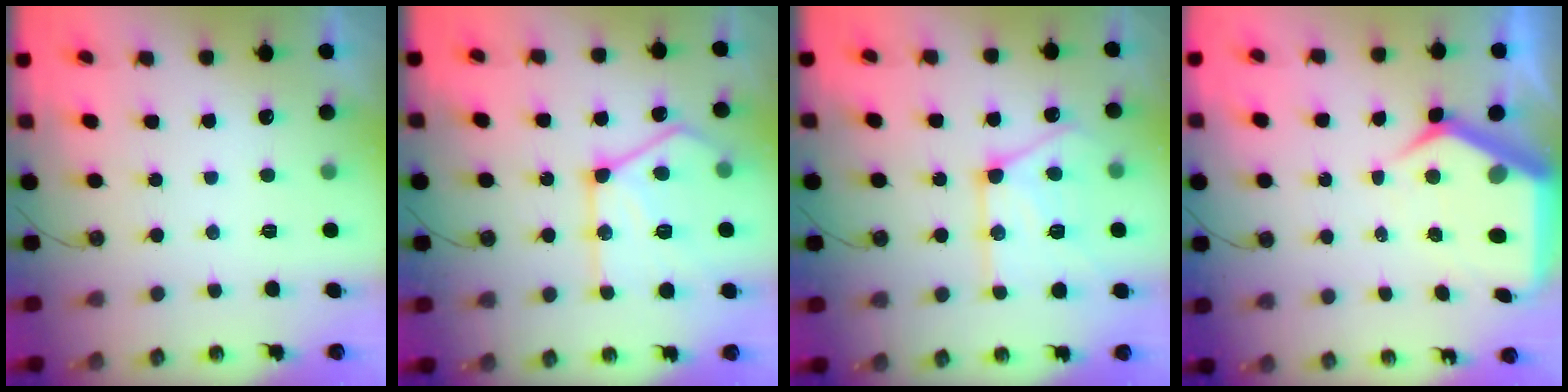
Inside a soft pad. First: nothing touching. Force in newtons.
{"total": 19.3, "press": 19.2, "slide": 2.1}
{"total": 17.7, "press": 17.7, "slide": 1.3}
{"total": 10.7, "press": 10.6, "slide": 1.4}